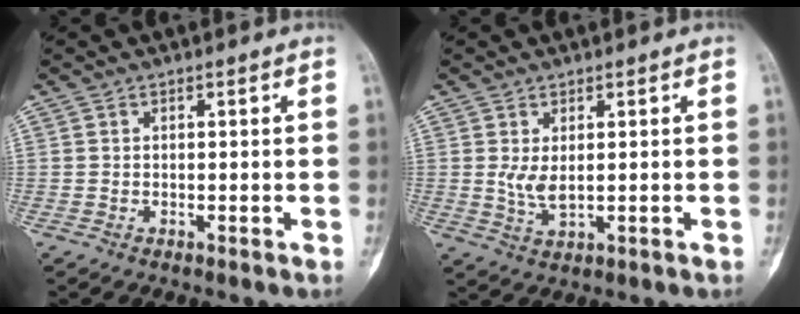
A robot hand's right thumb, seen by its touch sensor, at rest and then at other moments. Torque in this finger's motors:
{"motor_torque": [0.83, 0.72, 0.14, -0.25, 0.15]}